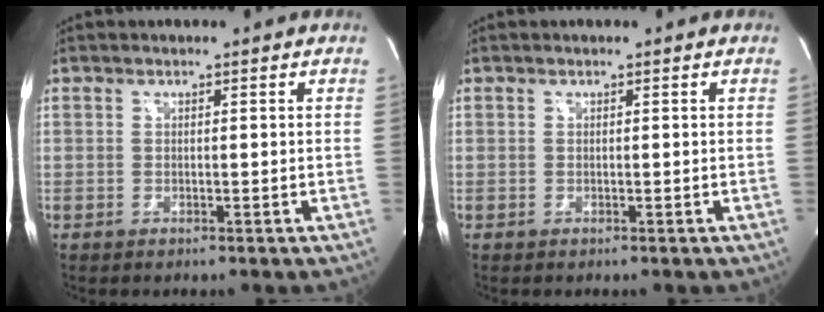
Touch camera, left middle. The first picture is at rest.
{"total": 0.0}